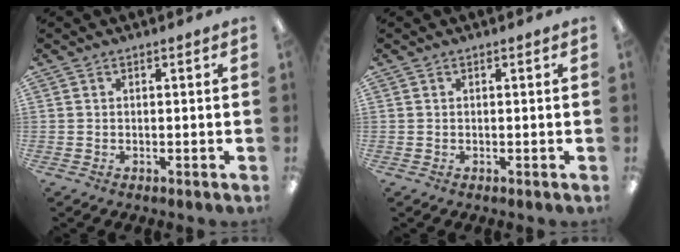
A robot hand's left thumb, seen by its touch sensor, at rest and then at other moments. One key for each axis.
{"total": 0.0}